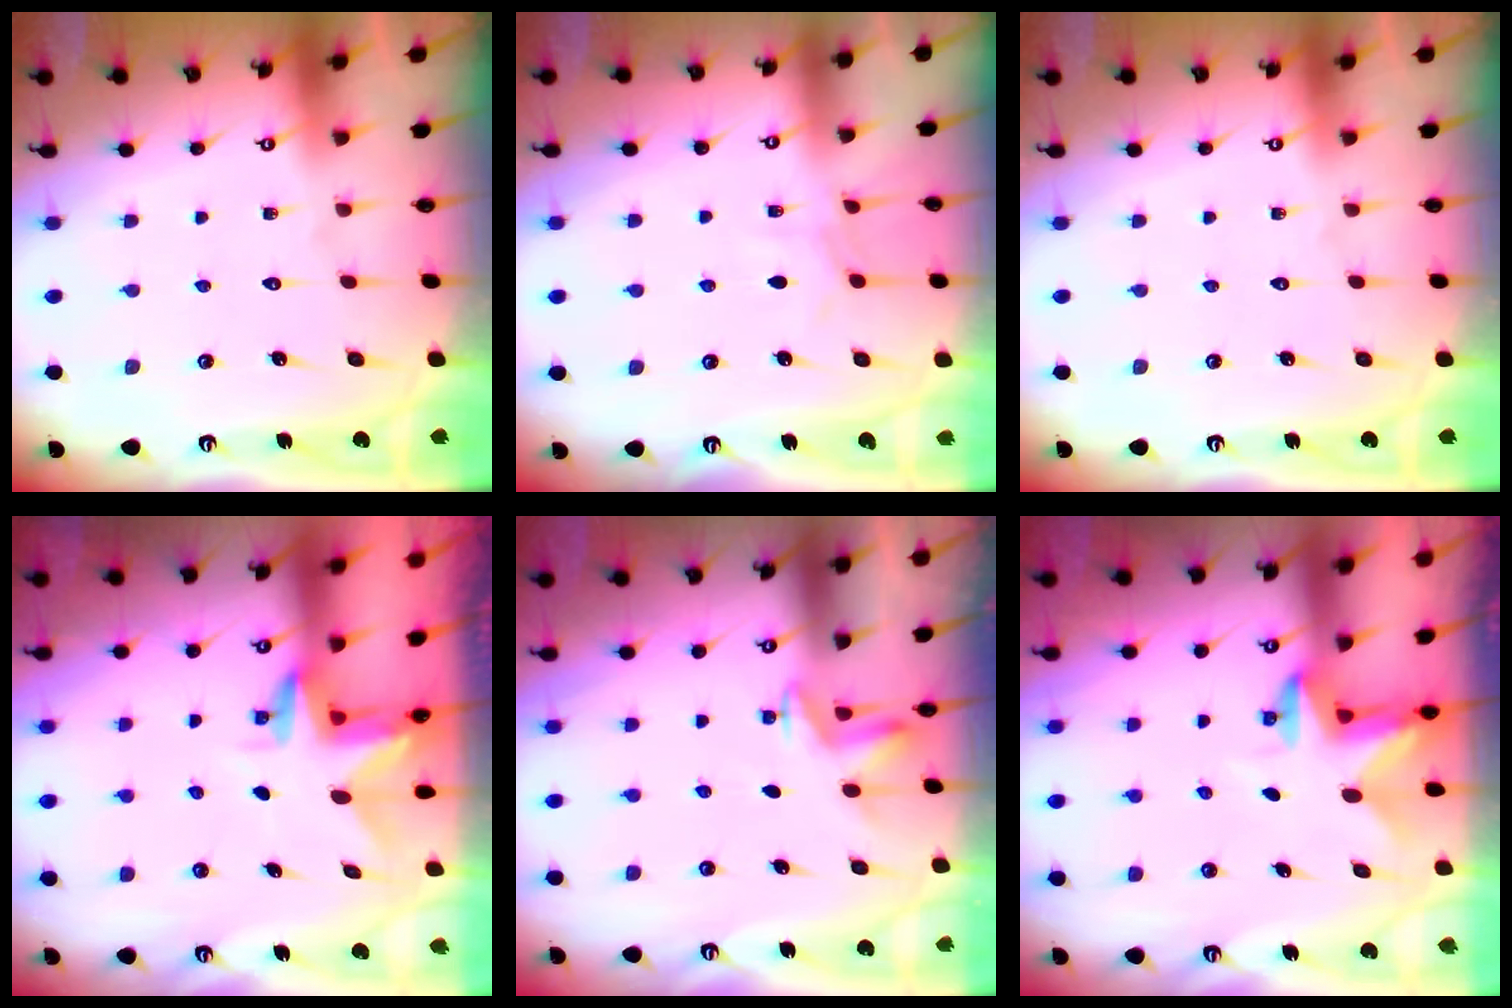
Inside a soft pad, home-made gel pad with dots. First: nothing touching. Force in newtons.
{"total": 4.9, "press": 4.9, "slide": 0.7}
{"total": 0.0}
{"total": 3.0, "press": 3.0, "slide": 0.2}
{"total": 3.1, "press": 2.9, "slide": 1.0}
{"total": 2.8, "press": 2.8, "slide": 0.6}